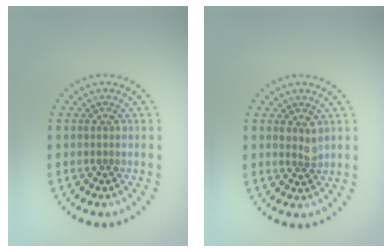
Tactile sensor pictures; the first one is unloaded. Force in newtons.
{"total": 1.2, "press": 1.1, "slide": 0.5}